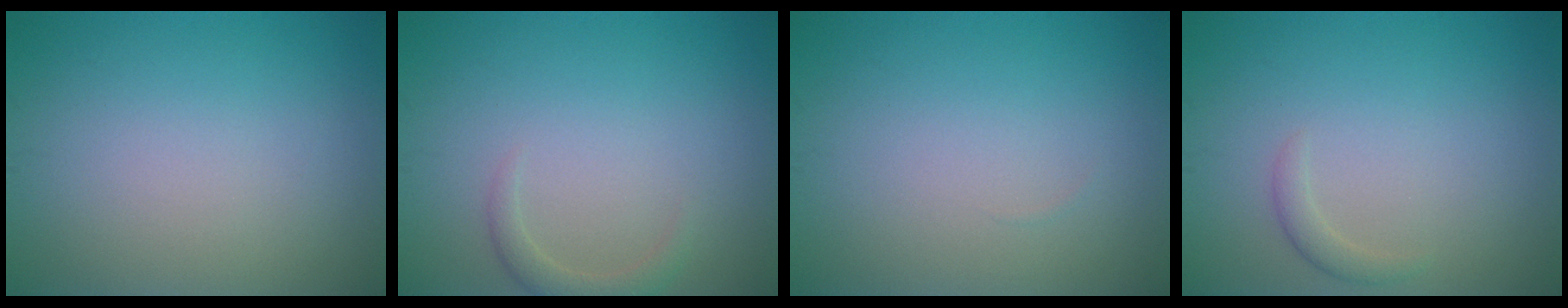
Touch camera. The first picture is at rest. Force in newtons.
{"total": 1.6, "press": 1.6, "slide": 0.1}
{"total": 0.0}
{"total": 1.1, "press": 1.1, "slide": 0.0}